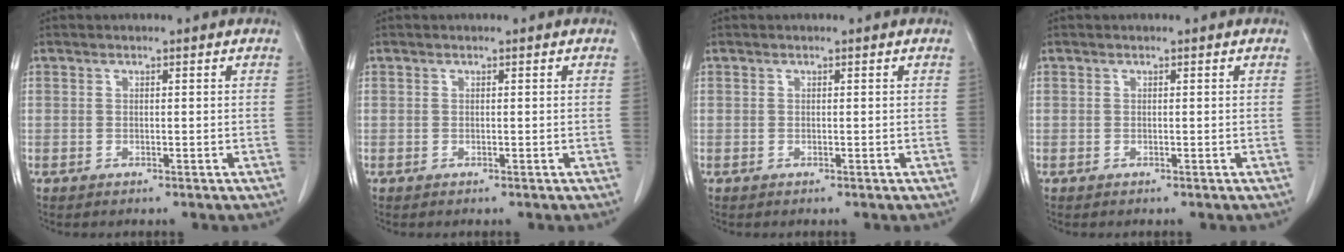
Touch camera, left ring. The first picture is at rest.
{"total": 0.0}
{"total": 0.0}
{"total": 0.0}